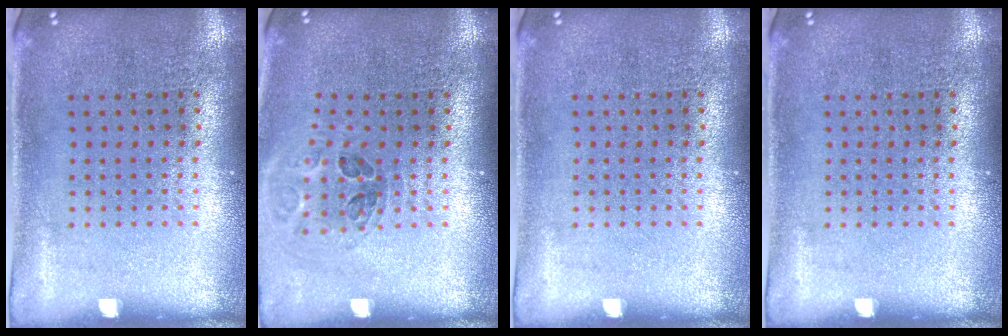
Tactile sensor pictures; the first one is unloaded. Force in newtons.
{"total": 0.9, "press": 0.9, "slide": 0.2}
{"total": 0.0}
{"total": 0.0}